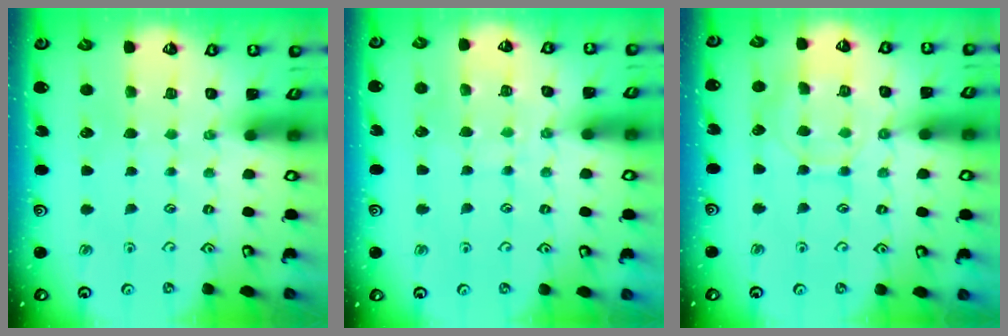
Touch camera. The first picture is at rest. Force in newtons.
{"total": 6.5, "press": 6.5, "slide": 0.7}
{"total": 9.7, "press": 9.7, "slide": 0.7}